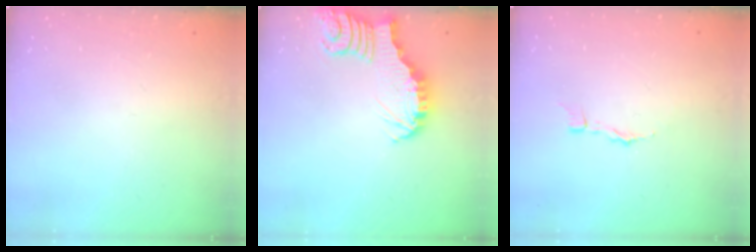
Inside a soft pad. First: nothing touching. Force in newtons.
{"total": 3.5, "press": 3.5, "slide": 0.3}
{"total": 1.6, "press": 1.6, "slide": 0.1}